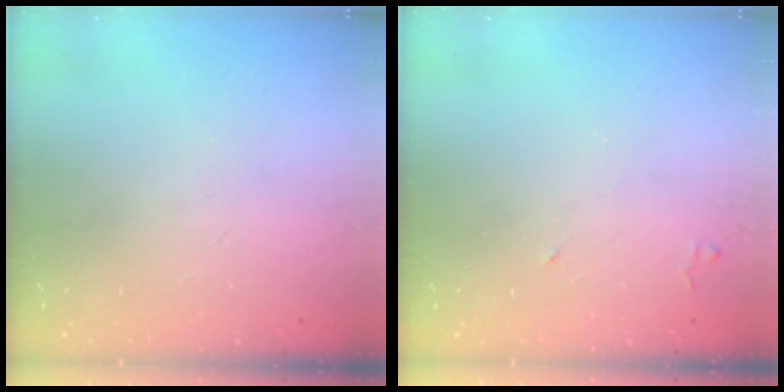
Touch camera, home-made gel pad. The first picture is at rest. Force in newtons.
{"total": 4.0, "press": 3.9, "slide": 0.7}